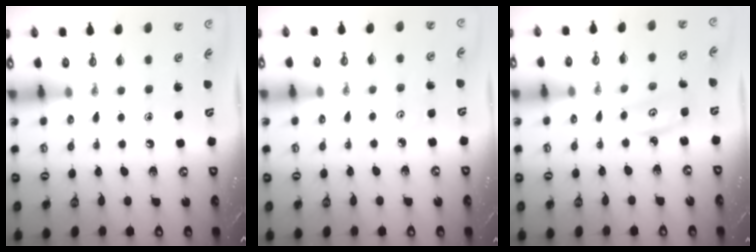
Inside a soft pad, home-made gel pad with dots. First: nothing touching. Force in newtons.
{"total": 2.8, "press": 2.8, "slide": 0.4}
{"total": 2.9, "press": 2.9, "slide": 0.3}